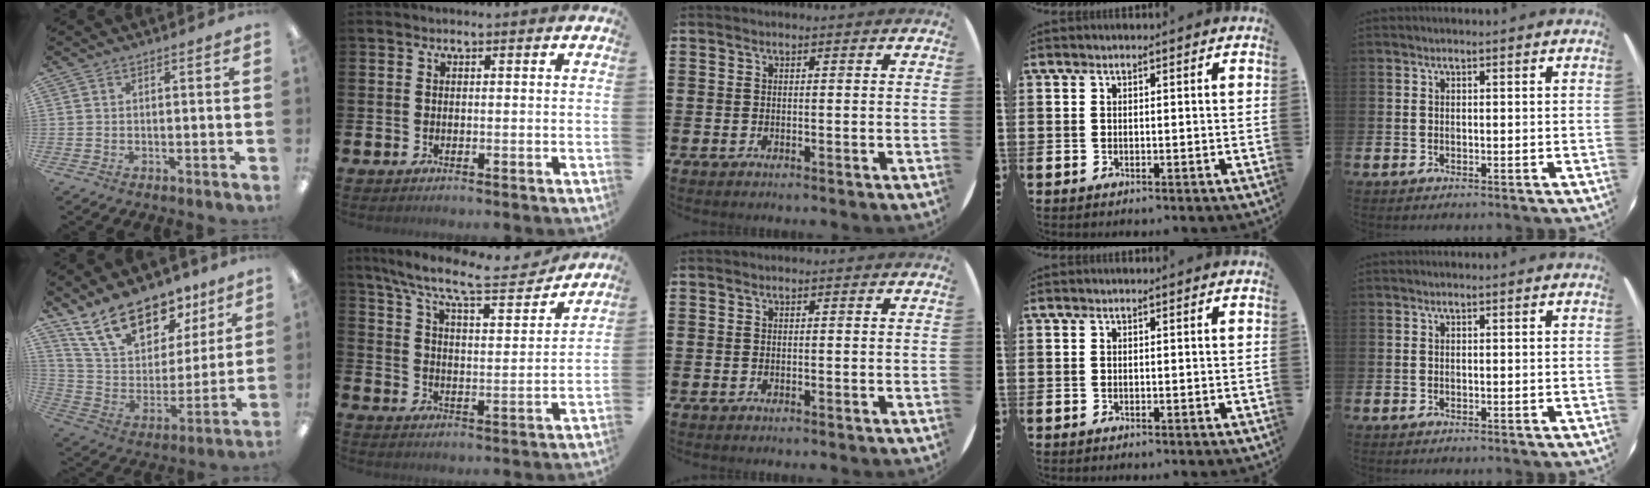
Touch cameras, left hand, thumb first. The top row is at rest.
{"thumb": {"total": 20.0, "force": [13.7, 10.9, 9.7], "torque": [-0.180, -0.077, 0.252]}, "index": {"total": 10.5, "force": [9.2, 1.8, 4.8], "torque": [-0.124, -0.053, 0.156]}}